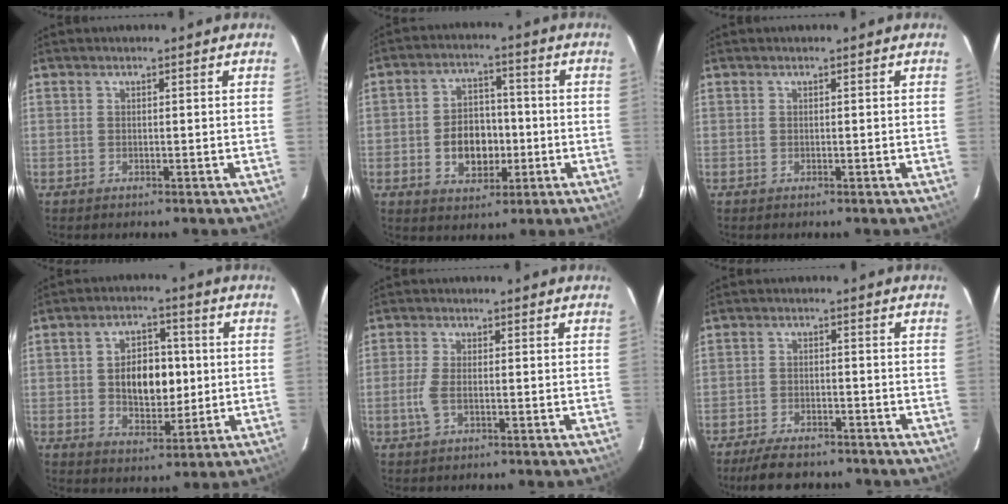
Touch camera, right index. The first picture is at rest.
{"total": 9.6, "force": [-2.3, 7.0, 6.2], "torque": [-0.124, 0.019, -0.026]}
{"total": 0.0}
{"total": 10.2, "force": [0.3, 6.5, 7.9], "torque": [-0.138, 0.016, 0.015]}
{"total": 4.0, "force": [-1.2, 1.7, 3.4], "torque": [-0.081, -0.001, -0.025]}
{"total": 9.1, "force": [-7.5, 3.2, 3.8], "torque": [-0.092, -0.004, -0.116]}